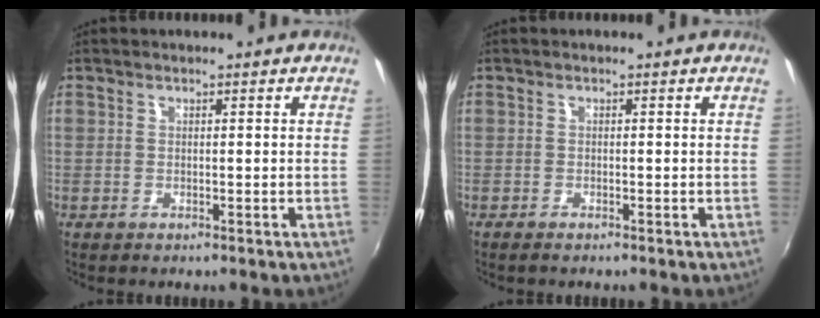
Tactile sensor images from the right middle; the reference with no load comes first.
{"total": 0.8, "force": [-0.7, 0.1, 0.3], "torque": [-0.008, -0.004, -0.015]}